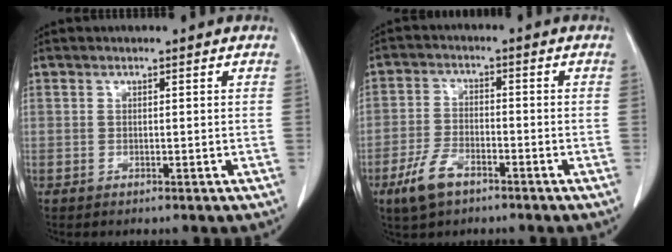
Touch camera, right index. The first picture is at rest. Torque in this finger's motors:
{"motor_torque": [0.05, -0.12, -0.18, -0.08]}